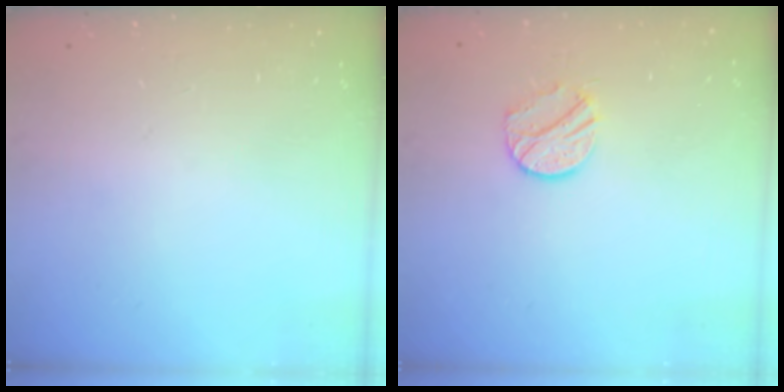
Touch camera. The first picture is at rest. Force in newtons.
{"total": 9.5, "press": 9.4, "slide": 0.8}